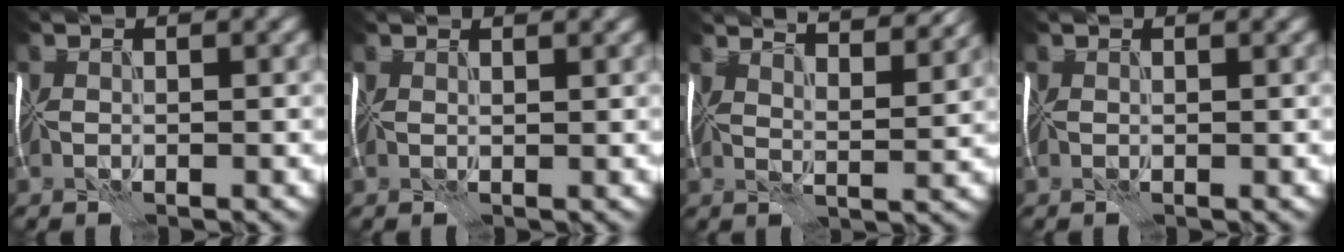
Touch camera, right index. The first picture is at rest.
{"total": 1.9, "force": [1.6, 0.6, 0.8], "torque": [-0.014, 0.005, 0.013]}
{"total": 7.4, "force": [6.1, 1.6, 3.8], "torque": [-0.048, 0.004, 0.061]}
{"total": 0.7, "force": [0.5, 0.3, 0.3], "torque": [-0.008, 0.000, 0.007]}